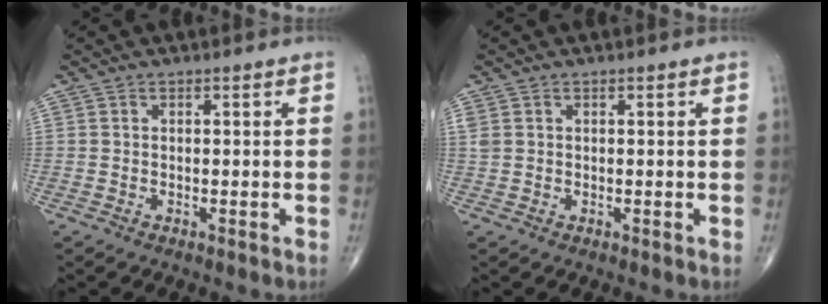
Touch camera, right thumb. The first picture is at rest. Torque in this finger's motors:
{"motor_torque": [0.28, 0.19, 0.30, 0.12, 0.00]}